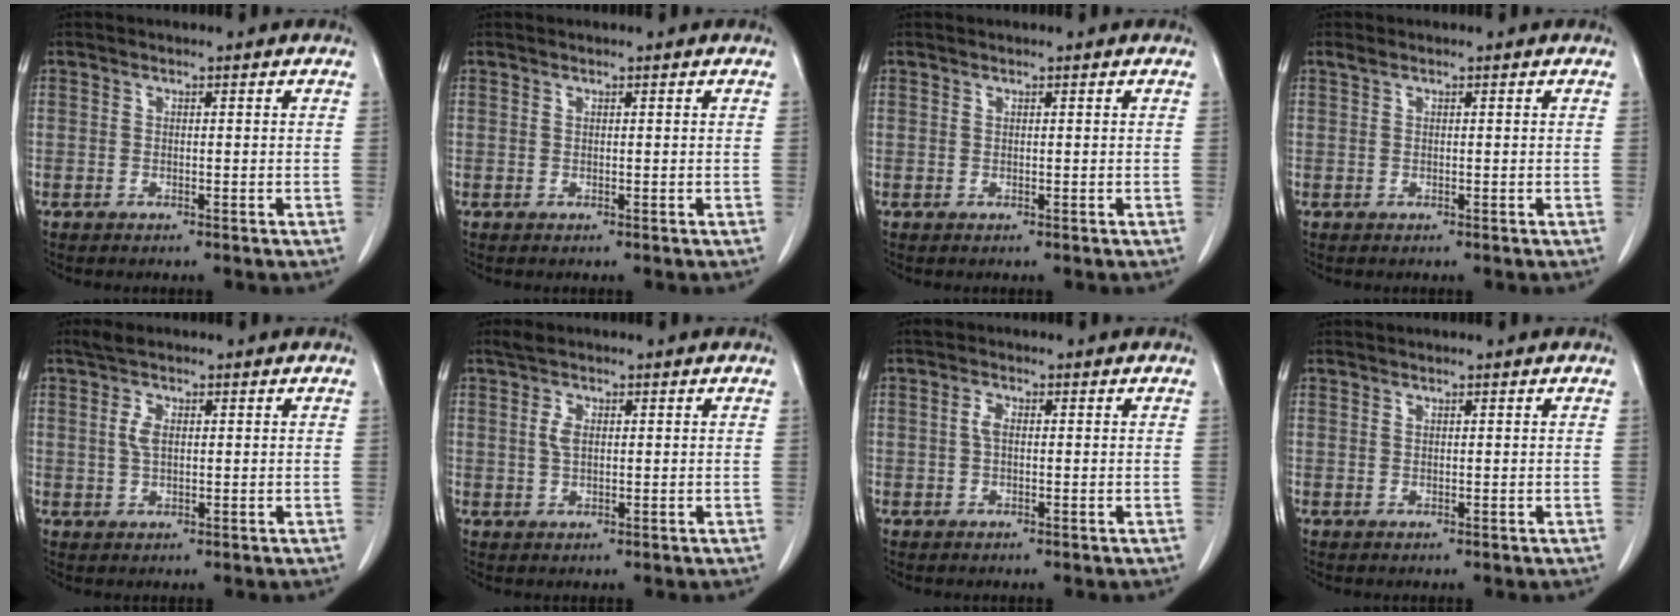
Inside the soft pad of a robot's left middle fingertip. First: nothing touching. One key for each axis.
{"total": 0.0}
{"total": 0.0}
{"total": 0.6, "fx": 0.5, "fy": 0.0, "fz": 0.3, "tx": -0.015, "ty": 0.009, "tz": 0.012}
{"total": 3.1, "fx": 1.0, "fy": 1.5, "fz": 2.6, "tx": -0.058, "ty": 0.008, "tz": 0.020}
{"total": 2.8, "fx": 0.9, "fy": 1.5, "fz": 2.2, "tx": -0.048, "ty": 0.007, "tz": 0.018}
{"total": 1.5, "fx": 0.2, "fy": 0.8, "fz": 1.2, "tx": -0.027, "ty": 0.002, "tz": 0.001}
{"total": 0.5, "fx": 0.5, "fy": -0.1, "fz": 0.2, "tx": -0.009, "ty": -0.001, "tz": 0.011}